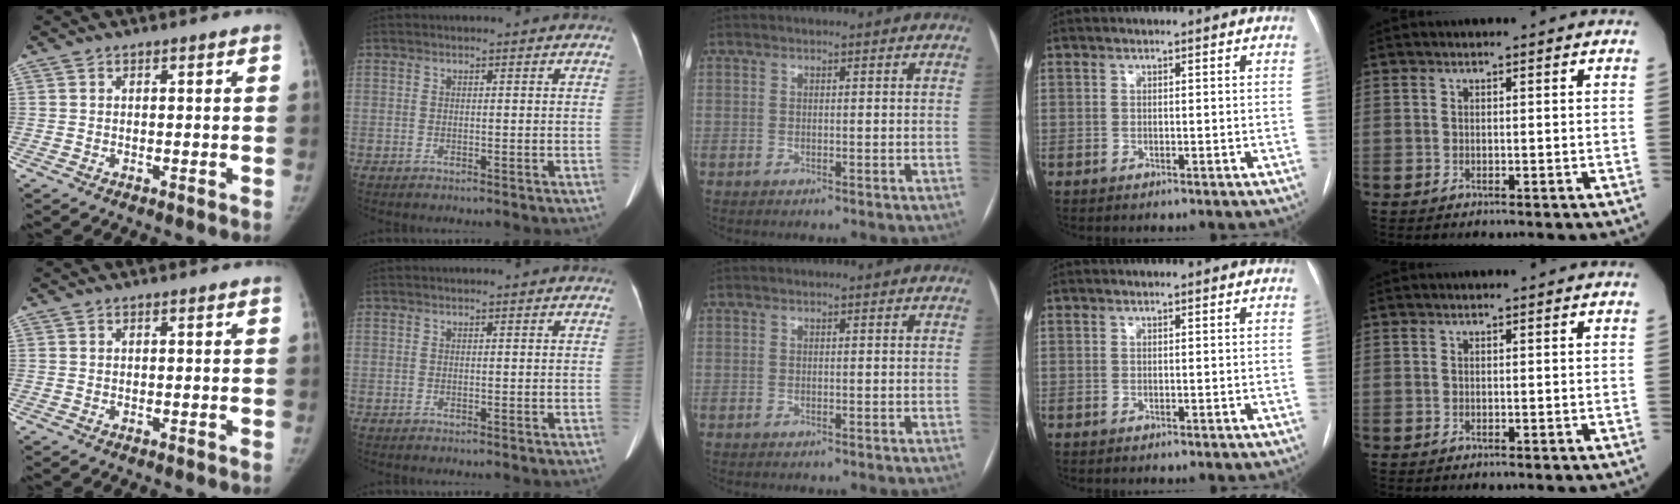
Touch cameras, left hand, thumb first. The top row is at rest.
{}